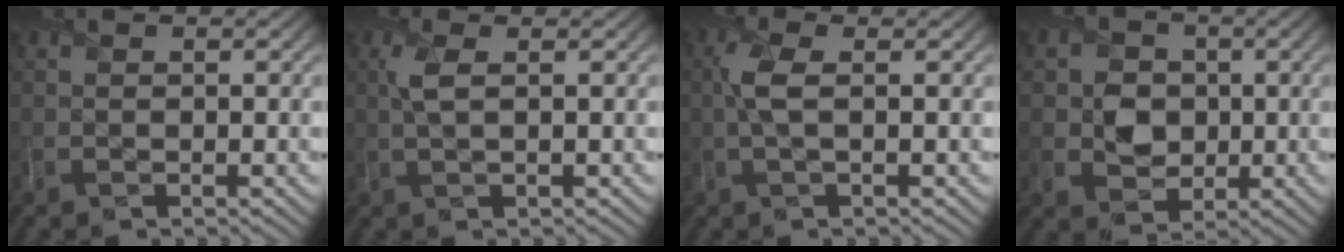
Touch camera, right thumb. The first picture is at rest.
{"total": 2.6, "force": [0.7, 0.9, 2.3], "torque": [-0.060, 0.005, 0.013]}
{"total": 3.3, "force": [0.3, 1.1, 3.1], "torque": [-0.075, 0.007, 0.003]}
{"total": 5.0, "force": [0.0, 4.6, 2.1], "torque": [-0.050, -0.008, -0.011]}